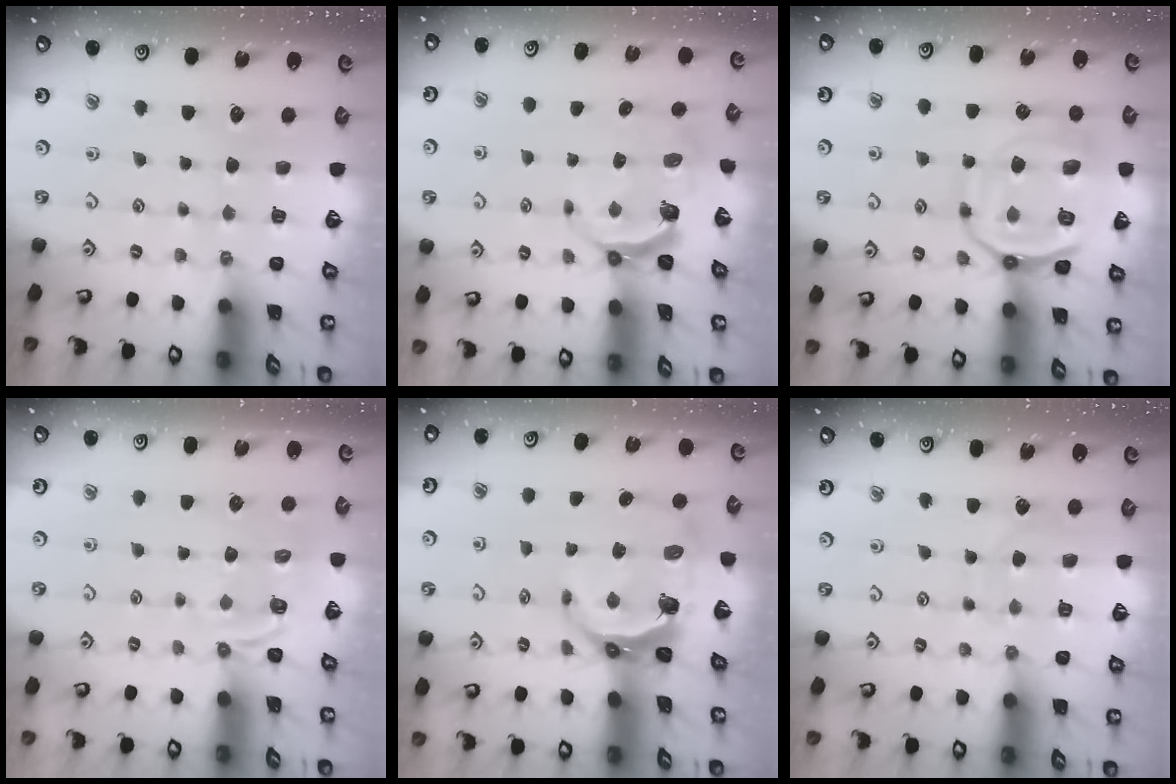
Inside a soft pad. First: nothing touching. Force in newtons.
{"total": 5.4, "press": 4.3, "slide": 3.2}
{"total": 17.9, "press": 17.8, "slide": 1.8}
{"total": 3.1, "press": 2.0, "slide": 2.3}
{"total": 9.1, "press": 7.8, "slide": 4.7}
{"total": 7.1, "press": 7.1, "slide": 0.2}